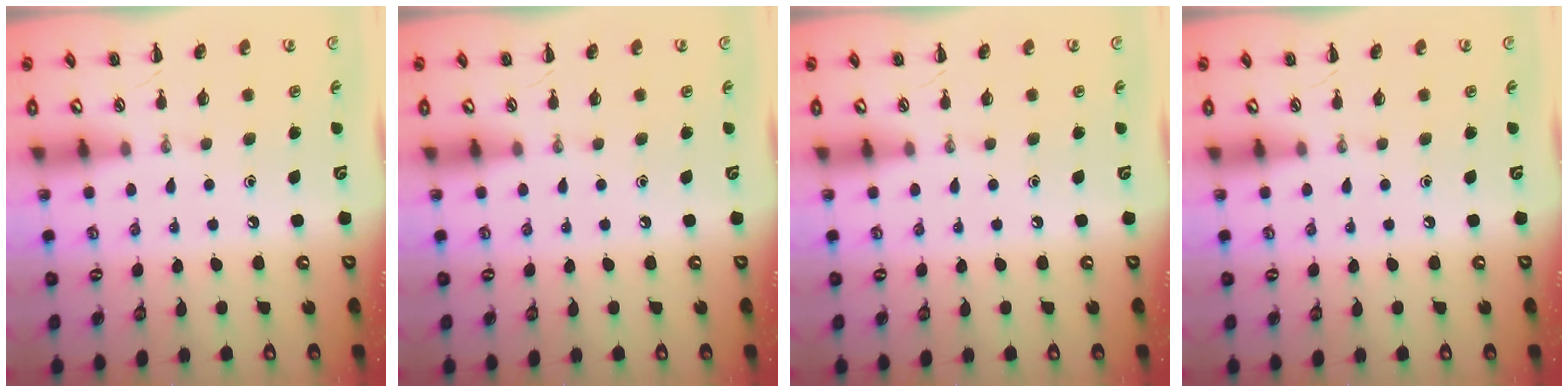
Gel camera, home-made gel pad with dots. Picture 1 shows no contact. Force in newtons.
{"total": 0.0}
{"total": 0.0}
{"total": 0.0}